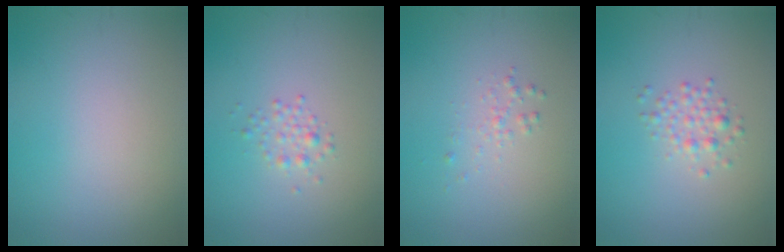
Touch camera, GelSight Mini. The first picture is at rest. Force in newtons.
{"total": 1.2, "press": 1.2, "slide": 0.1}
{"total": 0.9, "press": 0.9, "slide": 0.0}
{"total": 1.7, "press": 1.7, "slide": 0.1}